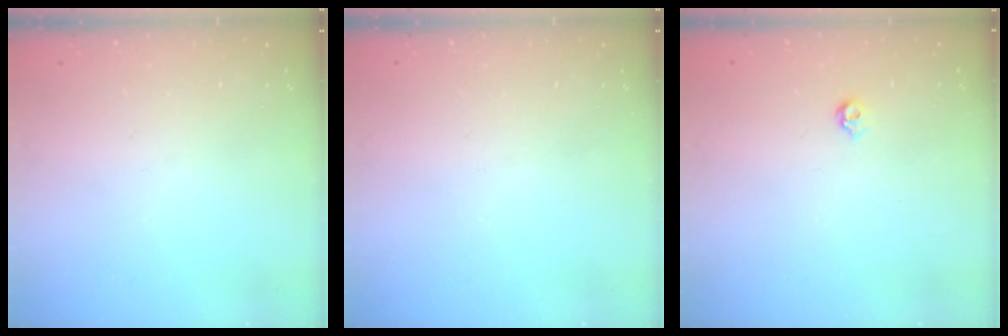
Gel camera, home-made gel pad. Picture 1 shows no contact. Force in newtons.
{"total": 0.0}
{"total": 4.2, "press": 4.1, "slide": 0.8}